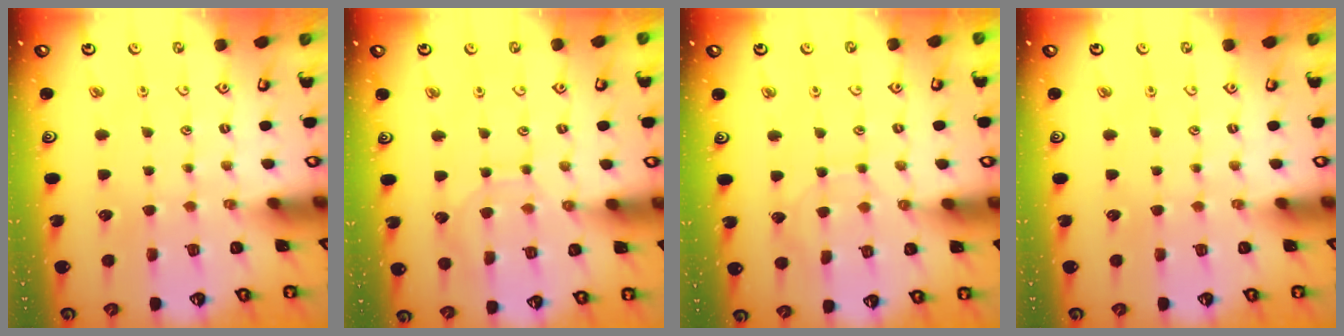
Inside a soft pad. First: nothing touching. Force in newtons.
{"total": 5.9, "press": 5.9, "slide": 0.6}
{"total": 2.9, "press": 2.9, "slide": 0.3}
{"total": 0.0}